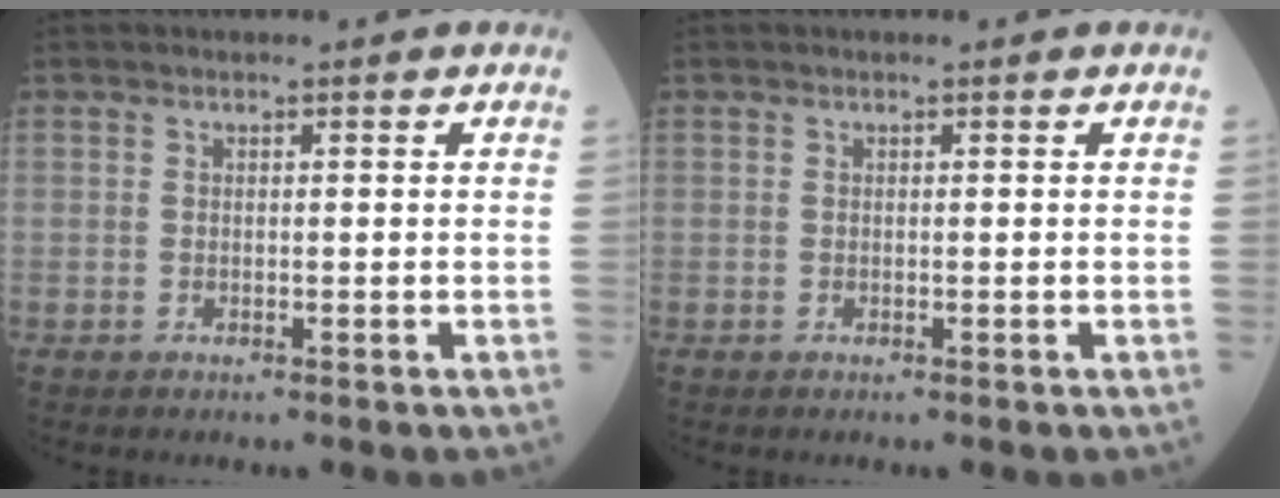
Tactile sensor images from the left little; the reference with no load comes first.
{"total": 0.0}